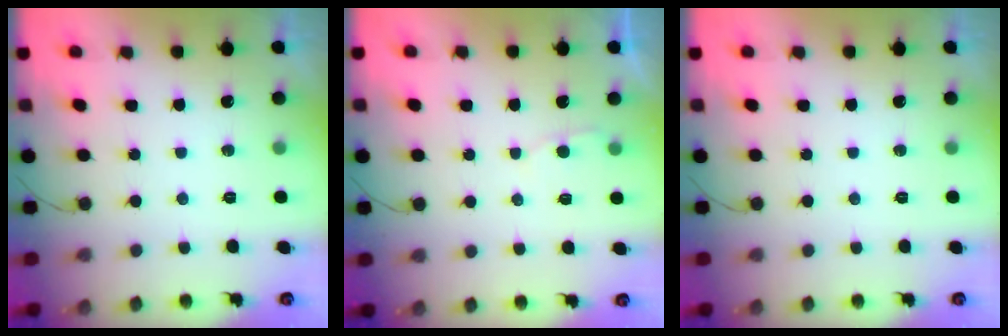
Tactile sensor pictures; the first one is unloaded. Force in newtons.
{"total": 2.3, "press": 2.3, "slide": 0.3}
{"total": 0.0}